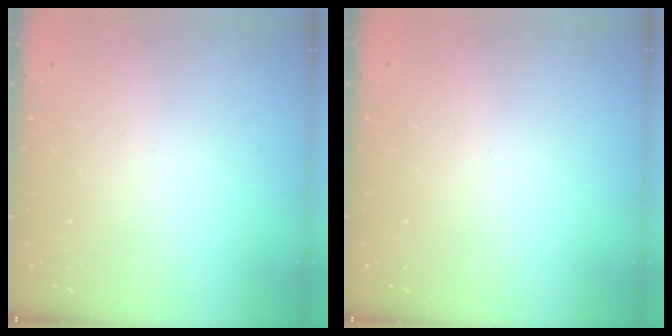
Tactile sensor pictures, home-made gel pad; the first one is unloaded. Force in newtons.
{"total": 0.0}